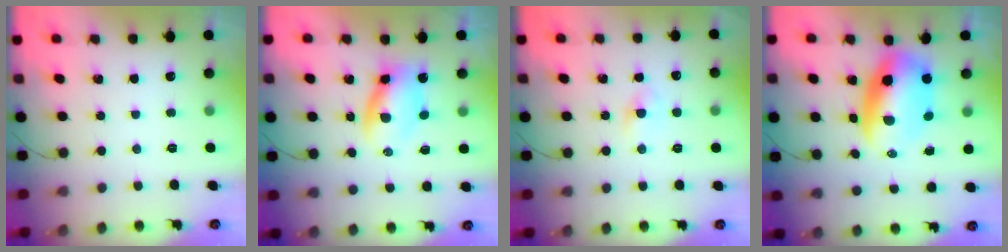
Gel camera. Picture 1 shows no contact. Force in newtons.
{"total": 5.5, "press": 5.4, "slide": 0.6}
{"total": 2.4, "press": 2.2, "slide": 1.1}
{"total": 10.2, "press": 9.8, "slide": 2.5}